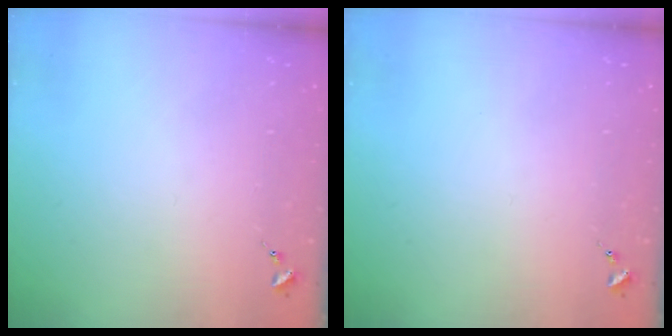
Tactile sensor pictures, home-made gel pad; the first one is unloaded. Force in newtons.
{"total": 0.0}